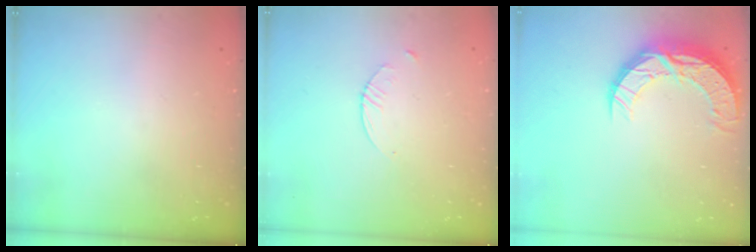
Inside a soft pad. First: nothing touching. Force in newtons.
{"total": 1.5, "press": 1.5, "slide": 0.2}
{"total": 11.9, "press": 11.9, "slide": 0.9}